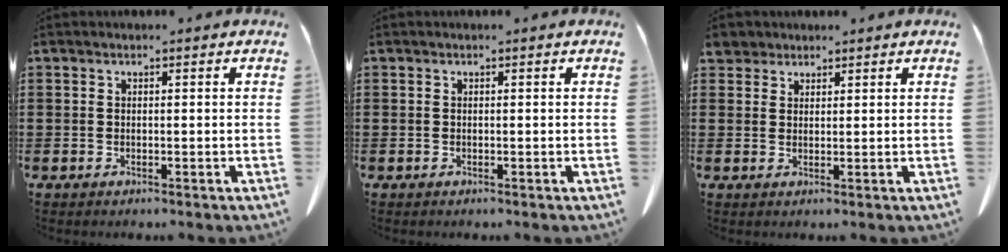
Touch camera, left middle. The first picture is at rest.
{"total": 0.0}
{"total": 2.7, "force": [2.3, 1.3, 0.4], "torque": [-0.017, 0.005, 0.046]}